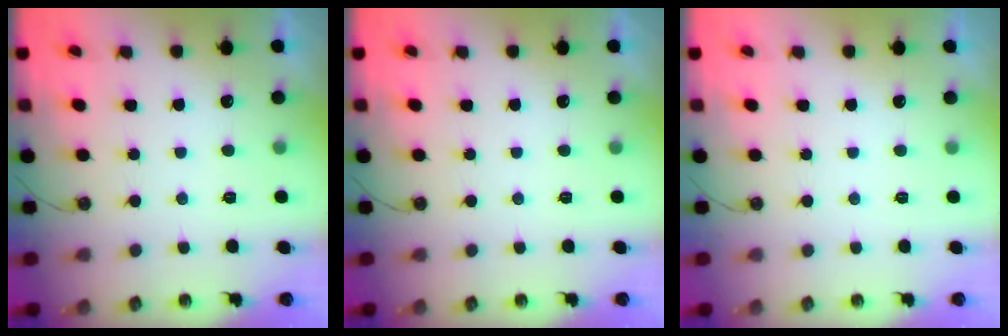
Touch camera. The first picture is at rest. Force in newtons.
{"total": 0.0}
{"total": 0.0}